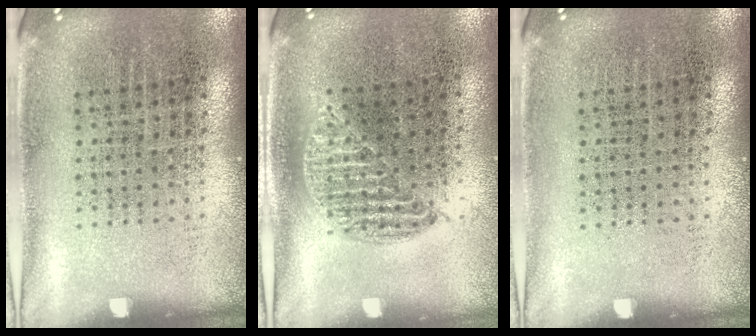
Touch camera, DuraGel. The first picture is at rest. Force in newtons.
{"total": 0.9, "press": 0.8, "slide": 0.4}
{"total": 0.0}